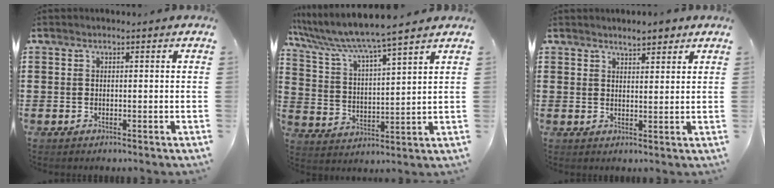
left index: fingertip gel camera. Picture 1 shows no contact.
{"total": 6.6, "force": [6.1, -0.6, 2.6], "torque": [-0.080, -0.041, 0.098]}
{"total": 3.0, "force": [2.7, 0.6, 1.3], "torque": [-0.029, 0.003, 0.049]}